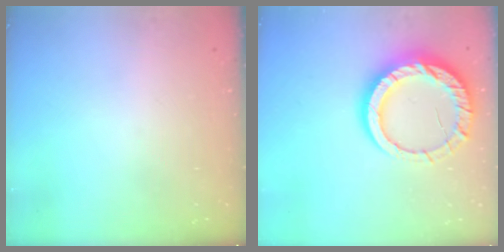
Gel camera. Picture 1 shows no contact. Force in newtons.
{"total": 16.0, "press": 15.9, "slide": 1.4}